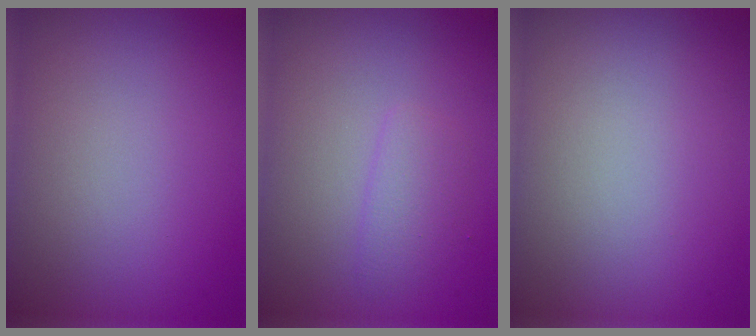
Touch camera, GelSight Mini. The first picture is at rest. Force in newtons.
{"total": 1.5, "press": 1.5, "slide": 0.0}
{"total": 0.0}